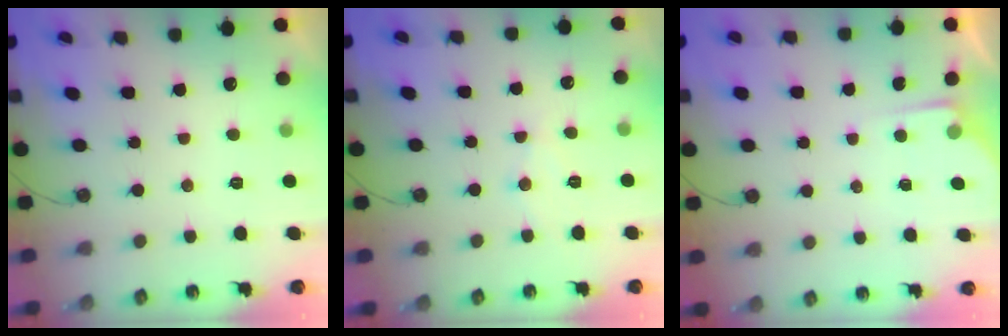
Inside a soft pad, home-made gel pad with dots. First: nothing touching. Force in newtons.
{"total": 5.9, "press": 5.9, "slide": 0.2}
{"total": 4.5, "press": 4.5, "slide": 0.5}